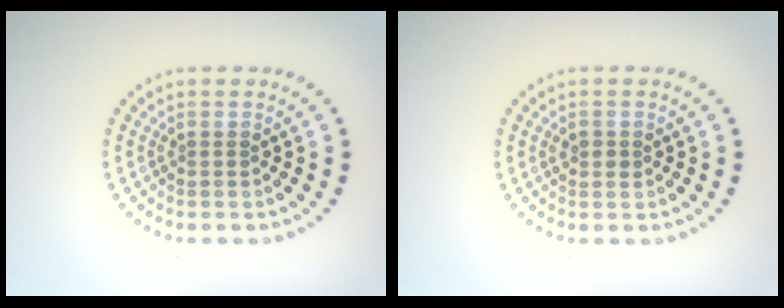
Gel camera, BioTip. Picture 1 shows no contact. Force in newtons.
{"total": 1.1, "press": 1.1, "slide": 0.2}